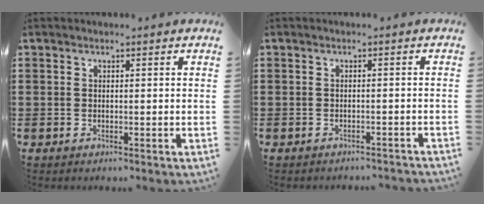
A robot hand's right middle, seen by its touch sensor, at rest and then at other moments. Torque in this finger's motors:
{"motor_torque": [0.07, -0.06, 0.13, 0.09]}